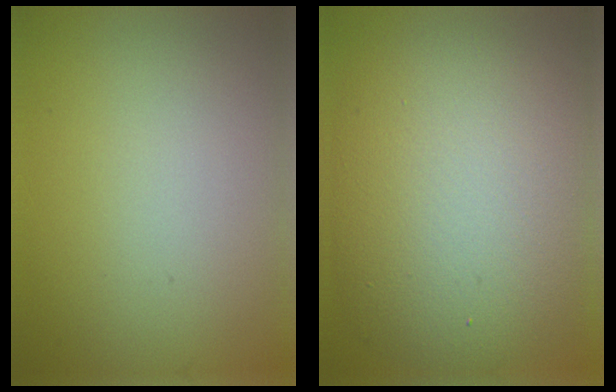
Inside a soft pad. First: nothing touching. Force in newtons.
{"total": 12.4, "press": 12.3, "slide": 1.1}